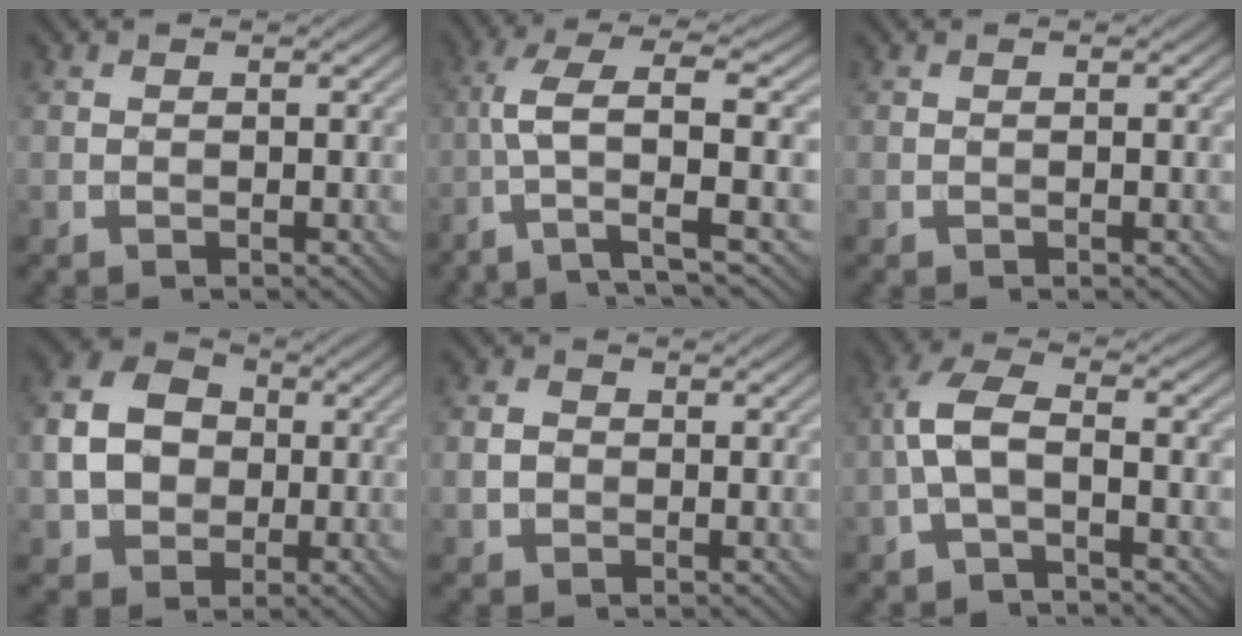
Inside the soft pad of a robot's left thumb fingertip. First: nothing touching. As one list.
[{"total": 7.9, "force": [-1.9, 1.8, 7.4], "torque": [-0.143, 0.019, -0.049]}, {"total": 0.0}, {"total": 8.3, "force": [-0.4, 6.9, 4.7], "torque": [-0.109, 0.004, -0.018]}, {"total": 2.5, "force": [-0.5, 2.1, 1.2], "torque": [-0.029, -0.001, -0.014]}, {"total": 5.5, "force": [-1.7, 1.9, 4.8], "torque": [-0.110, 0.013, -0.046]}]